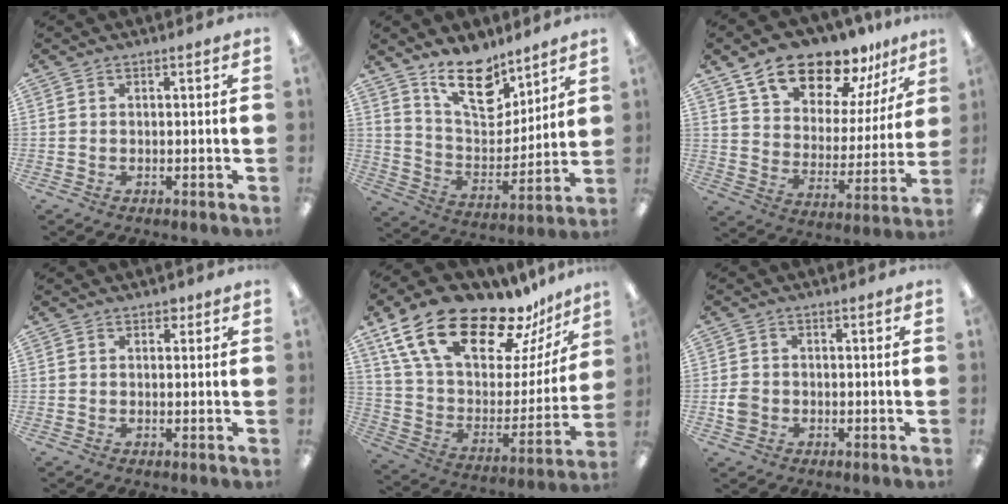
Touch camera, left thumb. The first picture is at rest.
{"total": 16.4, "force": [11.9, 7.8, 8.0], "torque": [-0.129, -0.072, 0.214]}
{"total": 18.8, "force": [15.2, 7.9, 7.8], "torque": [-0.135, -0.107, 0.266]}
{"total": 1.6, "force": [1.0, 1.1, 0.6], "torque": [-0.004, 0.000, 0.016]}
{"total": 24.8, "force": [18.6, 9.7, 13.2], "torque": [-0.237, -0.118, 0.332]}
{"total": 3.3, "force": [-0.8, 2.8, 1.5], "torque": [-0.024, 0.008, -0.013]}